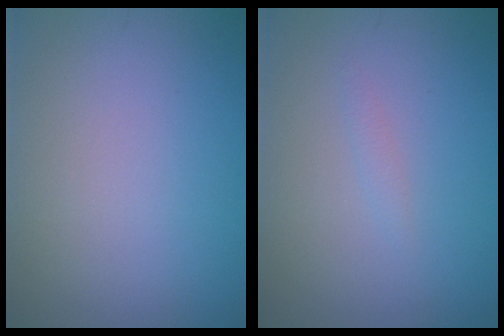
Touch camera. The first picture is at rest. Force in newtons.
{"total": 0.6, "press": 0.6, "slide": 0.0}